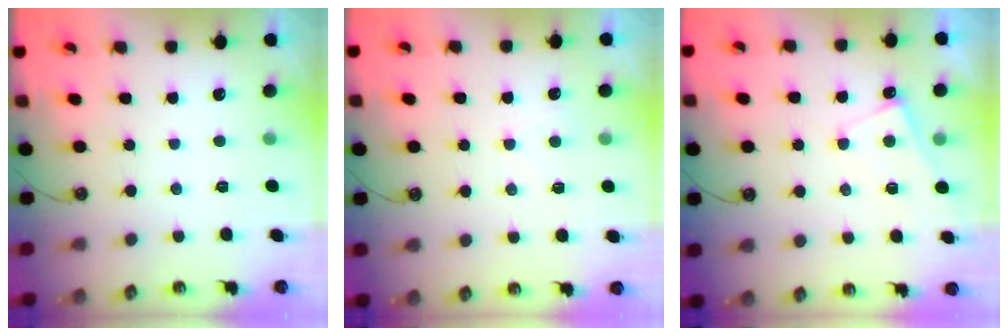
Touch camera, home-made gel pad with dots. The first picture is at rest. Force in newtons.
{"total": 1.9, "press": 1.9, "slide": 0.3}
{"total": 4.4, "press": 4.4, "slide": 0.4}